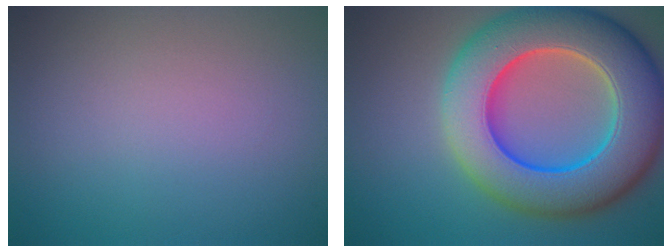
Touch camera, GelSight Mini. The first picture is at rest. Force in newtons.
{"total": 13.3, "press": 13.1, "slide": 2.1}